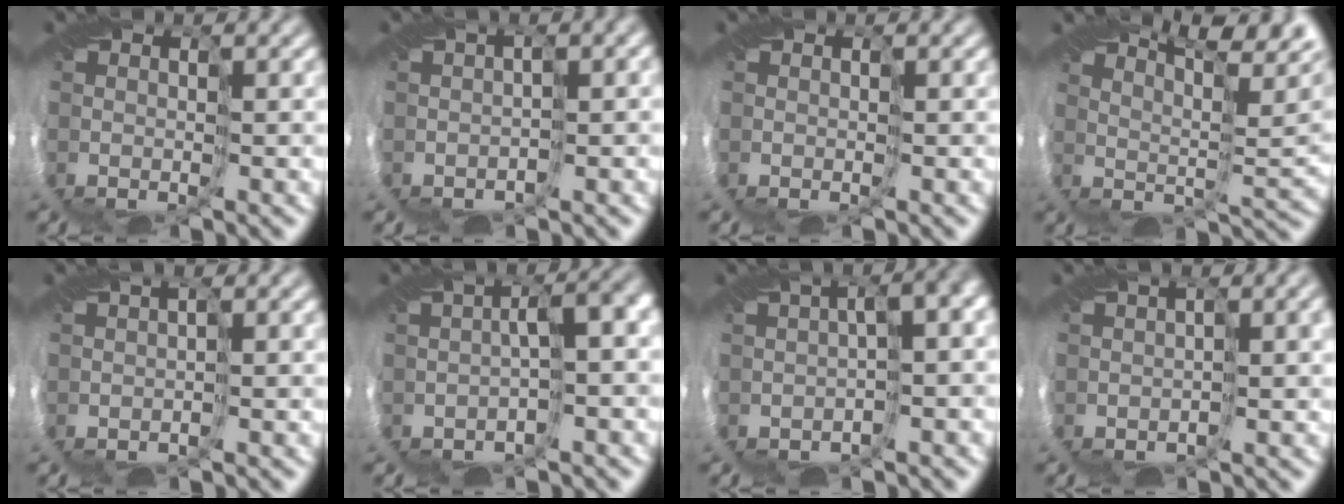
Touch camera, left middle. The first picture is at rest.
{"total": 3.1, "force": [-0.7, 1.4, 2.7], "torque": [-0.036, 0.014, 0.000]}
{"total": 0.0}
{"total": 6.9, "force": [5.5, 0.6, 4.1], "torque": [-0.063, 0.019, 0.093]}
{"total": 0.7, "force": [0.3, 0.1, 0.7], "torque": [-0.007, 0.007, 0.004]}
{"total": 4.1, "force": [-1.2, 0.7, 3.8], "torque": [-0.046, 0.010, -0.014]}
{"total": 8.4, "force": [-0.9, 3.8, 7.5], "torque": [-0.089, 0.017, 0.001]}
{"total": 4.0, "force": [1.0, 1.9, 3.4], "torque": [-0.046, 0.015, 0.018]}